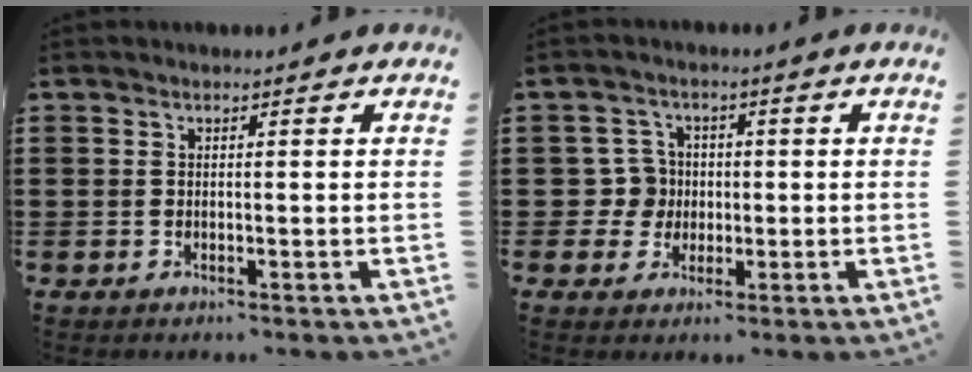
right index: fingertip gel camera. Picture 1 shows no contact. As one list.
[{"total": 4.3, "force": [-0.2, 4.2, 1.0], "torque": [-0.038, 0.013, -0.004]}]